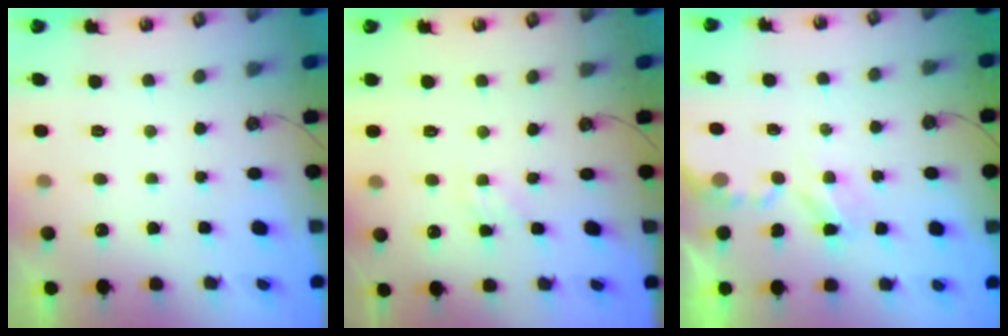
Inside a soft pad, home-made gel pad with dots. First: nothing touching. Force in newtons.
{"total": 1.4, "press": 1.4, "slide": 0.2}
{"total": 2.8, "press": 2.8, "slide": 0.4}